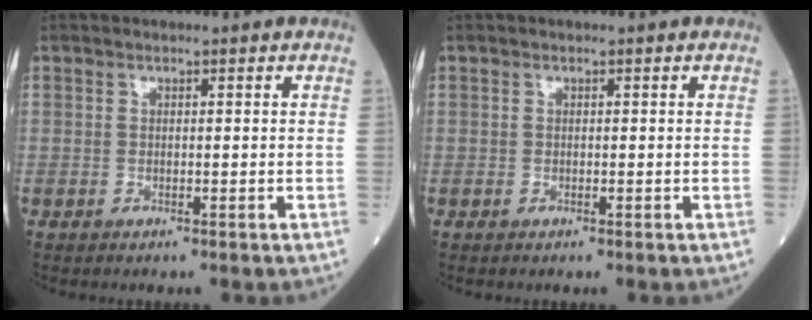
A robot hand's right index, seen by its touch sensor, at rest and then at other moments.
{"total": 0.0}